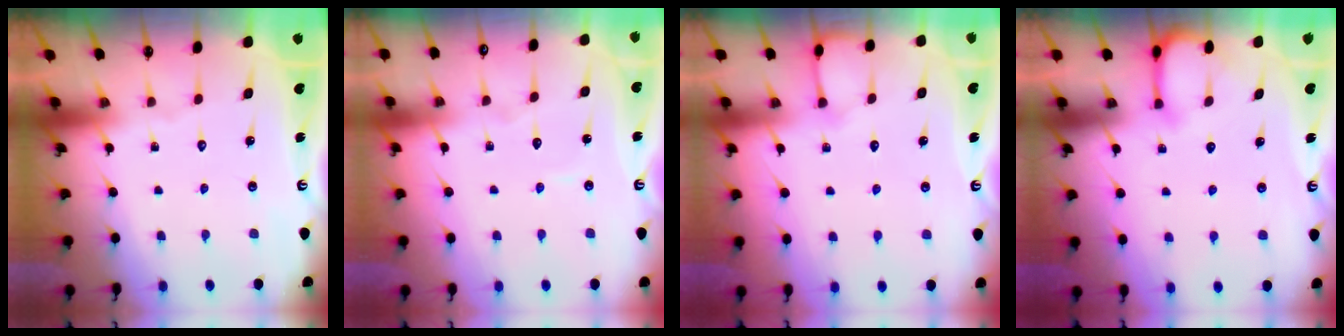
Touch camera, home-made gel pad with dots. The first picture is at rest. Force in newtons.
{"total": 3.0, "press": 3.0, "slide": 0.3}
{"total": 4.7, "press": 4.7, "slide": 0.5}
{"total": 5.5, "press": 5.5, "slide": 0.4}